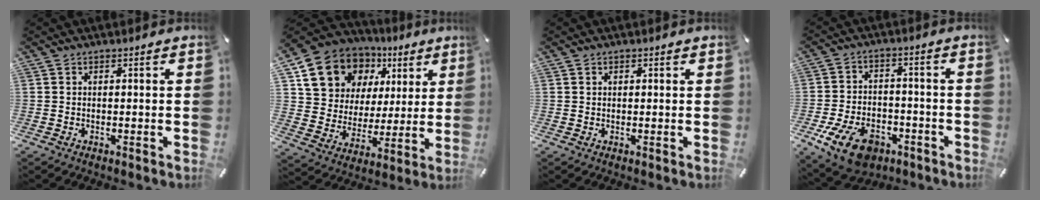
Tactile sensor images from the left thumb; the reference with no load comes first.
{"total": 14.3, "force": [7.5, 11.3, 4.6], "torque": [-0.093, -0.038, 0.142]}
{"total": 0.6, "force": [0.3, 0.5, 0.2], "torque": [-0.003, 0.003, 0.006]}
{"total": 12.1, "force": [-6.5, 7.4, 7.1], "torque": [-0.141, 0.039, -0.113]}